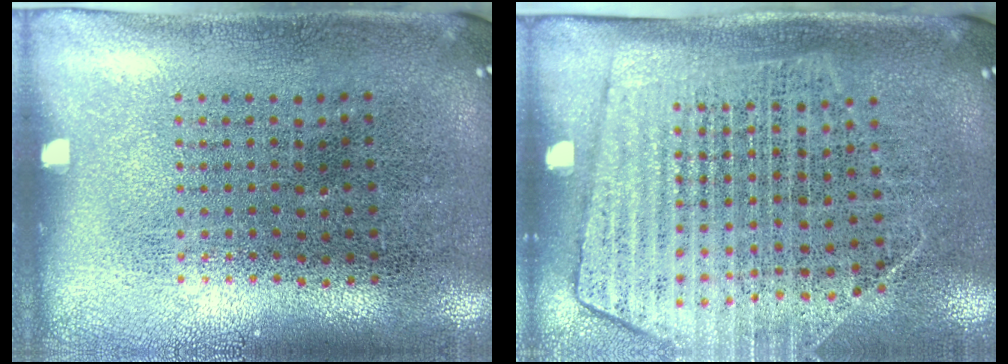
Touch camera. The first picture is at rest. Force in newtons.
{"total": 1.8, "press": 1.5, "slide": 0.9}